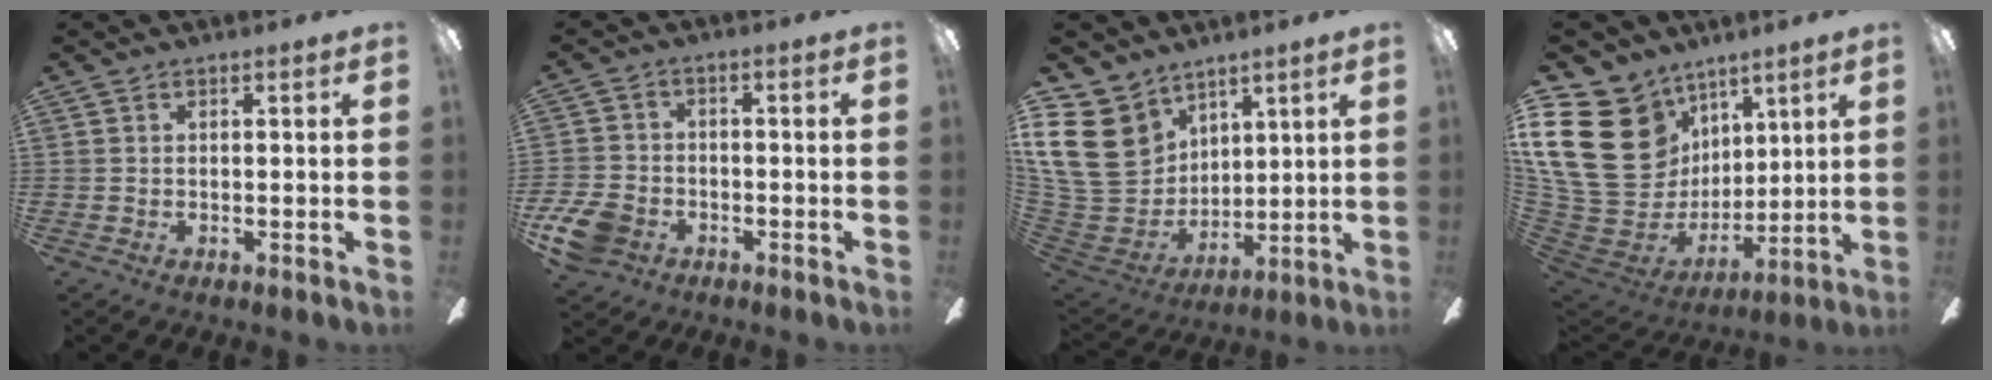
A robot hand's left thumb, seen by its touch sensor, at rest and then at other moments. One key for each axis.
{"total": 8.3, "fx": -4.2, "fy": 6.1, "fz": 3.8, "tx": -0.099, "ty": 0.027, "tz": -0.080}
{"total": 17.5, "fx": 7.4, "fy": 13.7, "fz": 8.1, "tx": -0.205, "ty": -0.035, "tz": 0.144}
{"total": 26.3, "fx": 8.1, "fy": 20.6, "fz": 14.1, "tx": -0.312, "ty": -0.048, "tz": 0.181}